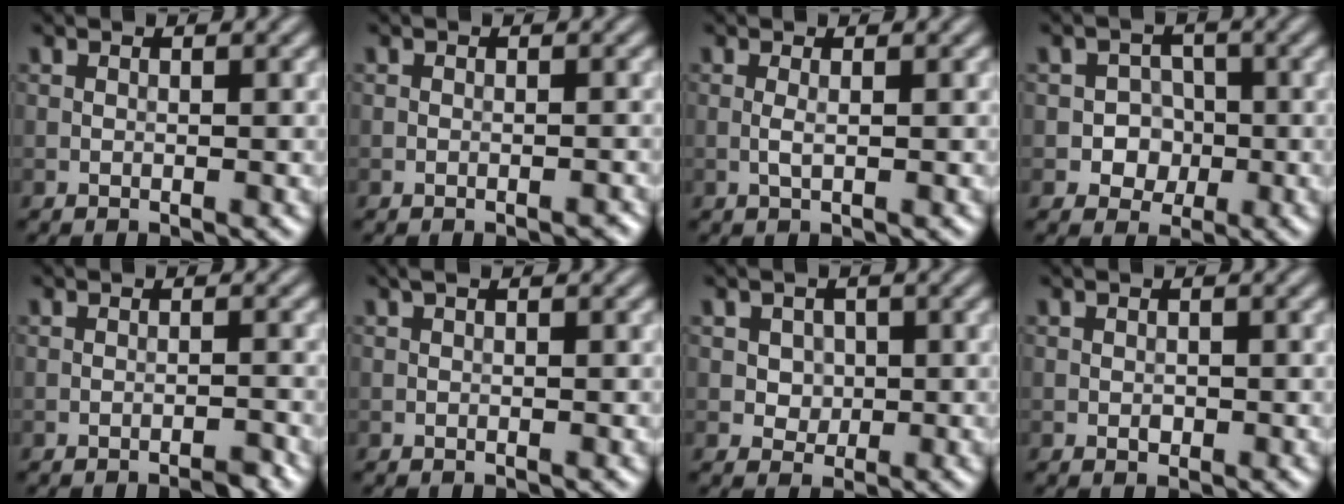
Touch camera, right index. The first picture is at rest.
{"total": 0.6, "force": [-0.5, 0.4, 0.1], "torque": [0.002, -0.001, -0.005]}
{"total": 0.8, "force": [0.0, 0.1, 0.8], "torque": [-0.019, -0.001, 0.001]}
{"total": 3.5, "force": [-0.9, 3.1, 1.3], "torque": [0.005, 0.004, -0.032]}
{"total": 1.4, "force": [-1.1, 0.2, 0.7], "torque": [-0.006, 0.002, -0.019]}
{"total": 0.7, "force": [0.3, 0.2, 0.6], "torque": [-0.013, 0.005, 0.004]}
{"total": 2.3, "force": [0.5, 2.0, 1.1], "torque": [-0.016, 0.000, 0.014]}
{"total": 0.7, "force": [-0.1, 0.6, 0.4], "torque": [-0.004, -0.003, -0.002]}